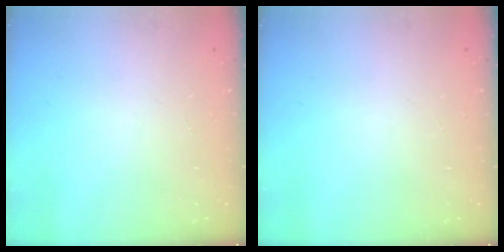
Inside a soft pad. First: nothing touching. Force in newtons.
{"total": 0.0}